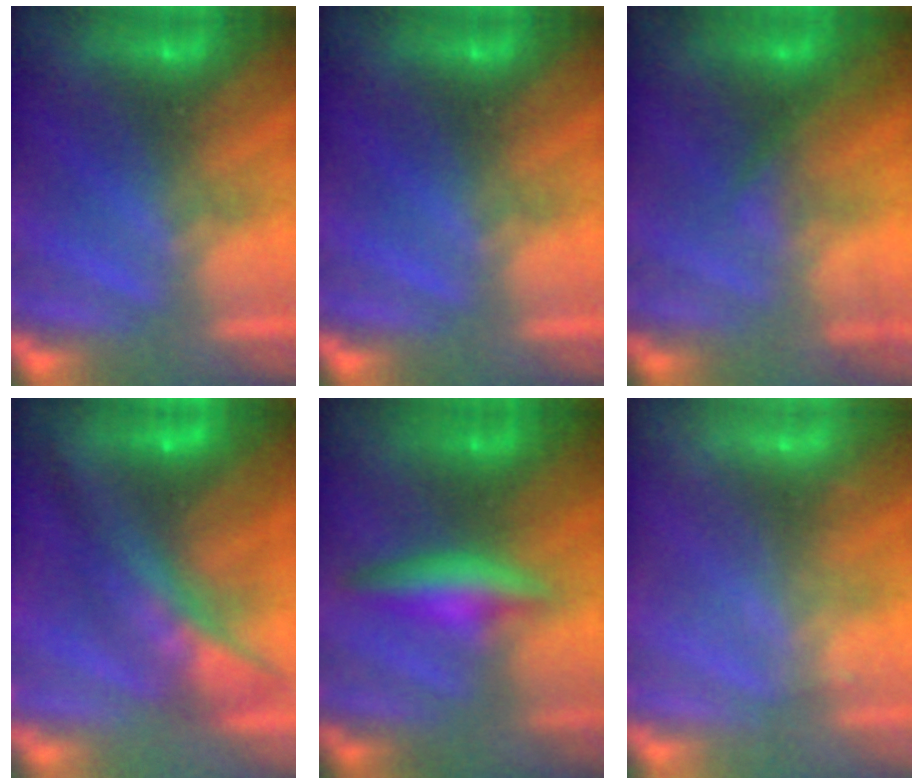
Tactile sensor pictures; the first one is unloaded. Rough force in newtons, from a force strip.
{"total": 0.0}
{"total": 1.9}
{"total": 11.3}
{"total": 2.4}
{"total": 2.2}